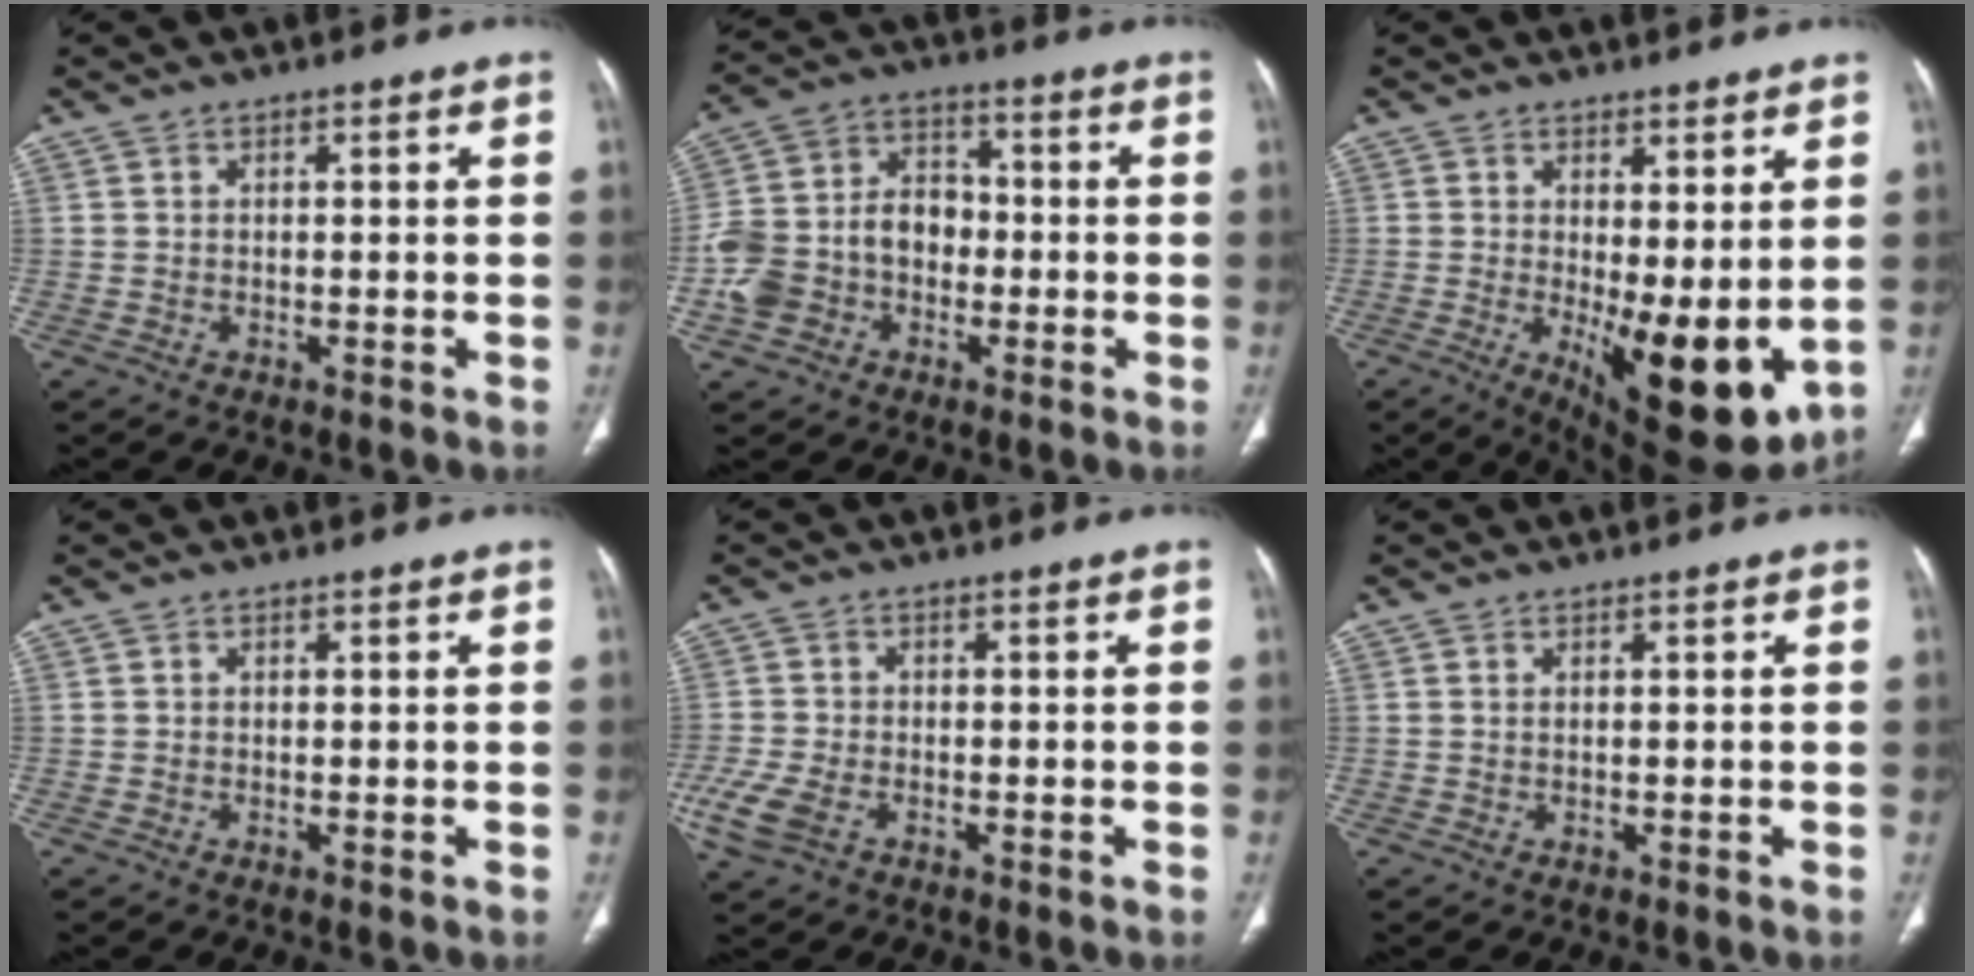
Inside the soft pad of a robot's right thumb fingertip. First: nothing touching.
{"total": 13.2, "force": [-3.4, 10.5, 7.1], "torque": [-0.121, 0.050, -0.068]}
{"total": 13.1, "force": [-1.1, 5.1, 12.0], "torque": [-0.164, -0.032, 0.000]}
{"total": 0.0}
{"total": 6.6, "force": [-2.8, 4.0, 4.4], "torque": [-0.113, 0.001, -0.053]}
{"total": 0.0}